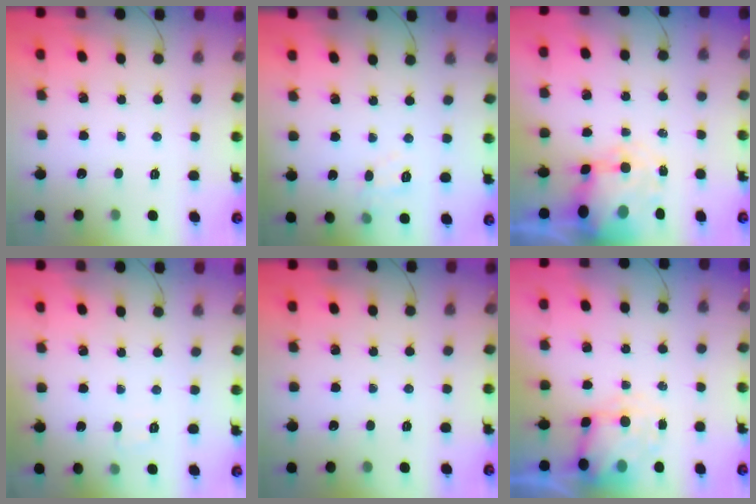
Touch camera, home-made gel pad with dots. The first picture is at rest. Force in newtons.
{"total": 8.3, "press": 8.1, "slide": 1.5}
{"total": 8.6, "press": 8.4, "slide": 1.9}
{"total": 2.0, "press": 1.7, "slide": 1.1}
{"total": 0.0}
{"total": 4.8, "press": 4.6, "slide": 1.0}